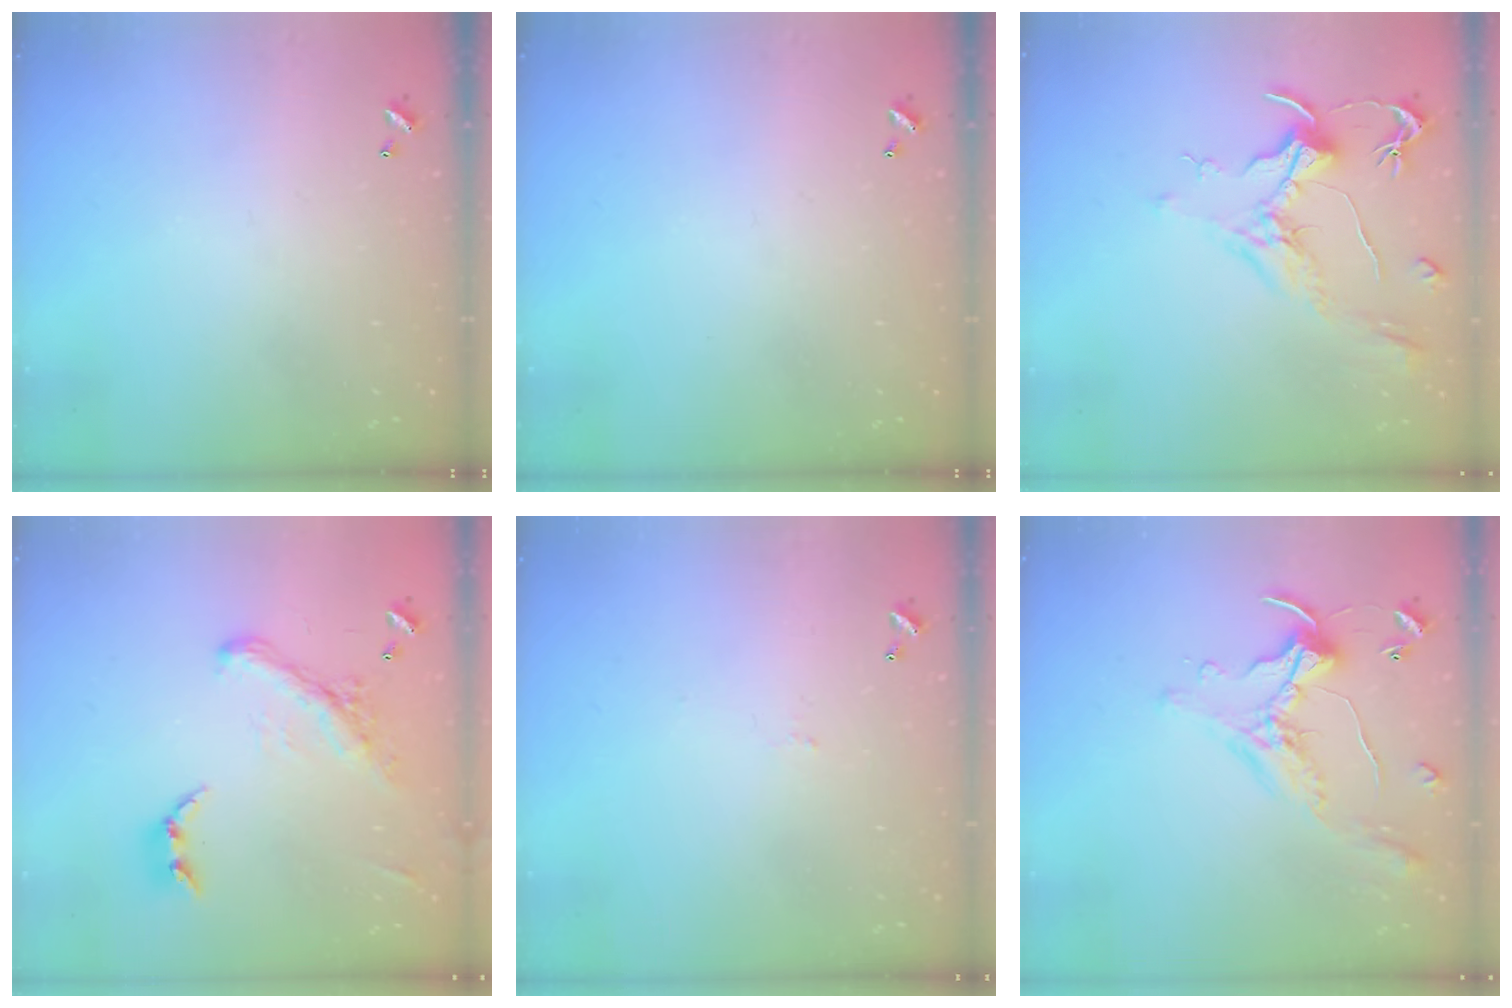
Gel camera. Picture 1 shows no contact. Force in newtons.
{"total": 0.0}
{"total": 2.1, "press": 2.0, "slide": 0.8}
{"total": 4.4, "press": 4.2, "slide": 1.3}
{"total": 1.7, "press": 1.6, "slide": 0.3}
{"total": 0.0}